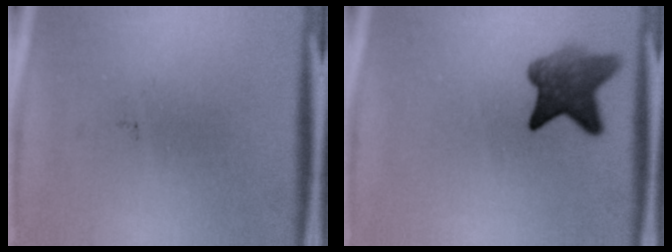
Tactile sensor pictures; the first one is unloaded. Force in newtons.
{"total": 6.5}